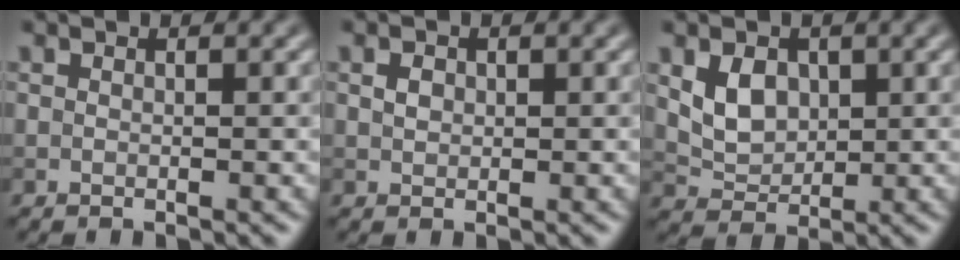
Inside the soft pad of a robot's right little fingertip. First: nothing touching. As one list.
[{"total": 1.0, "force": [0.1, 0.9, 0.5], "torque": [-0.012, 0.001, 0.001]}, {"total": 3.4, "force": [0.7, 2.6, 2.1], "torque": [-0.043, -0.004, 0.016]}]